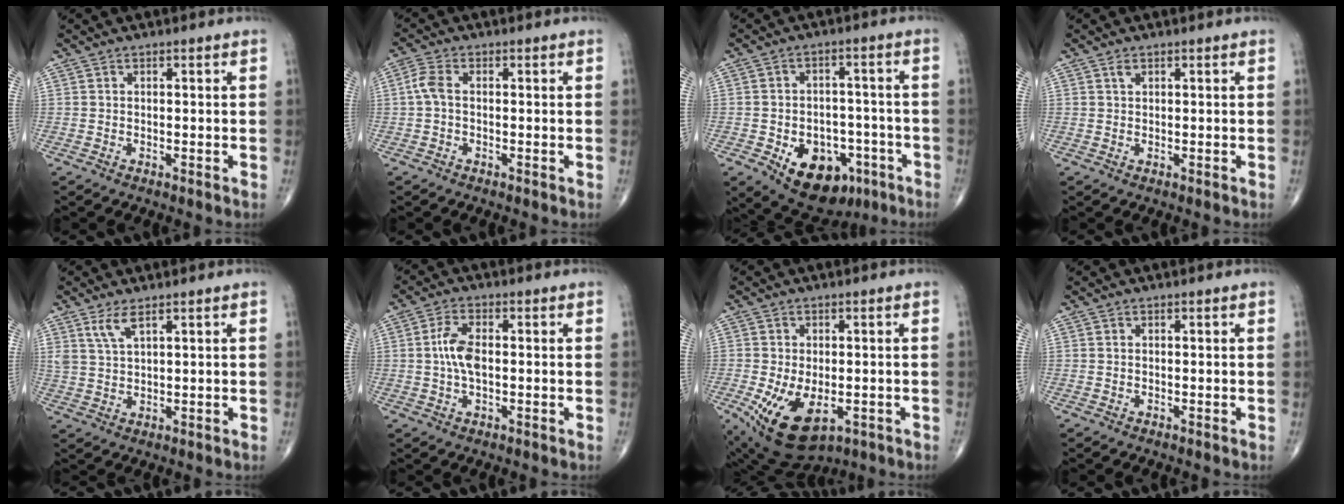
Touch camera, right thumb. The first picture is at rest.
{"total": 3.3, "force": [-0.1, 1.8, 2.7], "torque": [-0.067, 0.008, -0.009]}
{"total": 14.4, "force": [-6.6, 9.5, 8.5], "torque": [-0.091, 0.036, -0.086]}
{"total": 1.0, "force": [0.6, 0.5, 0.5], "torque": [-0.005, 0.001, 0.010]}
{"total": 3.8, "force": [2.4, 1.1, 2.7], "torque": [-0.059, -0.012, 0.055]}
{"total": 5.5, "force": [0.0, 2.6, 4.9], "torque": [-0.107, 0.009, -0.004]}
{"total": 11.8, "force": [-4.1, 6.6, 8.9], "torque": [-0.159, -0.007, -0.050]}
{"total": 0.0}